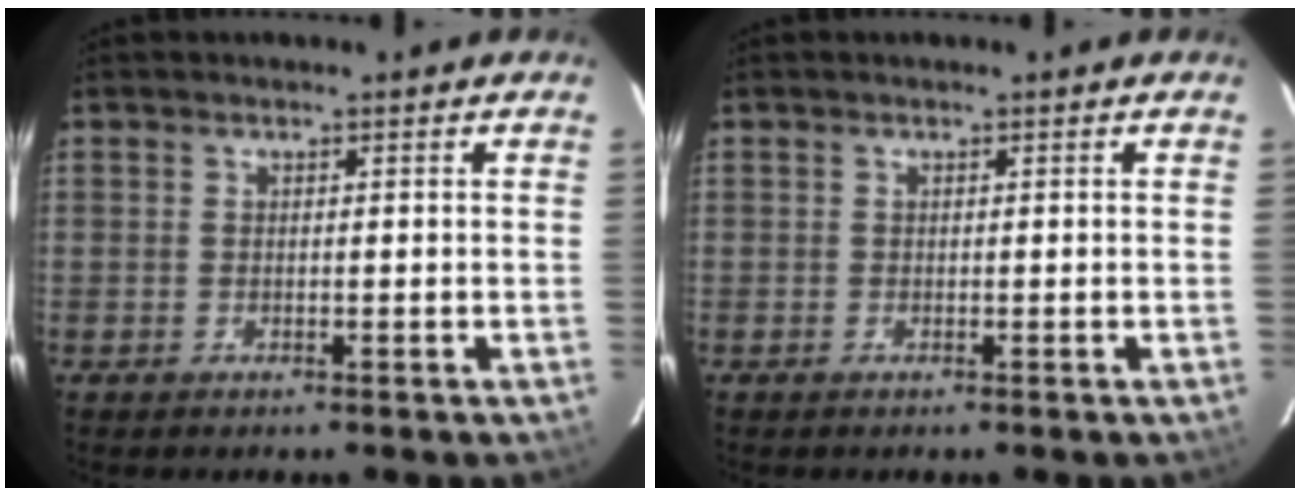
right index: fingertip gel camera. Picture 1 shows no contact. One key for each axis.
{"total": 0.0}